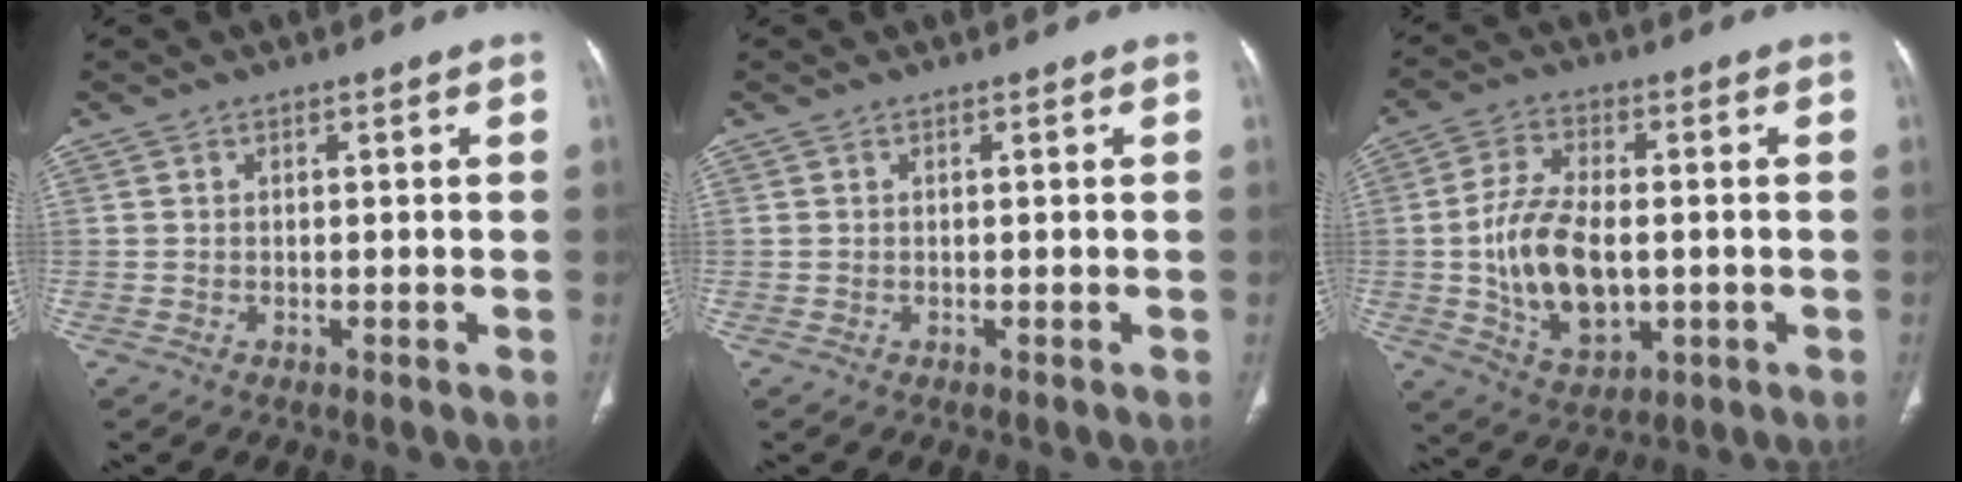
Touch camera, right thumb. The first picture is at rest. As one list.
[{"total": 0.0}, {"total": 13.8, "force": [-1.2, 7.9, 11.3], "torque": [-0.203, 0.000, -0.012]}]